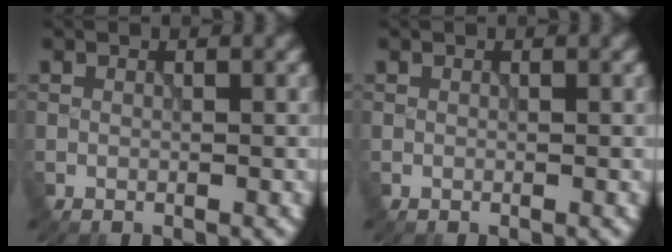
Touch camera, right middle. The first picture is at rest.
{"total": 0.0}